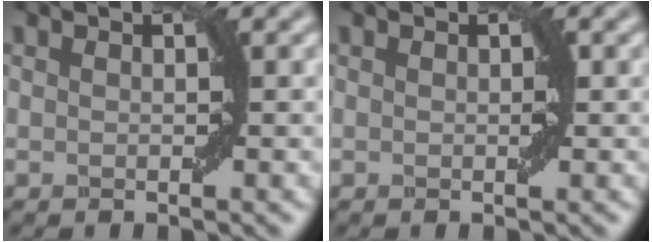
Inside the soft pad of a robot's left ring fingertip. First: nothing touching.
{"total": 0.6, "force": [0.0, 0.0, 0.6], "torque": [-0.009, 0.000, 0.001]}